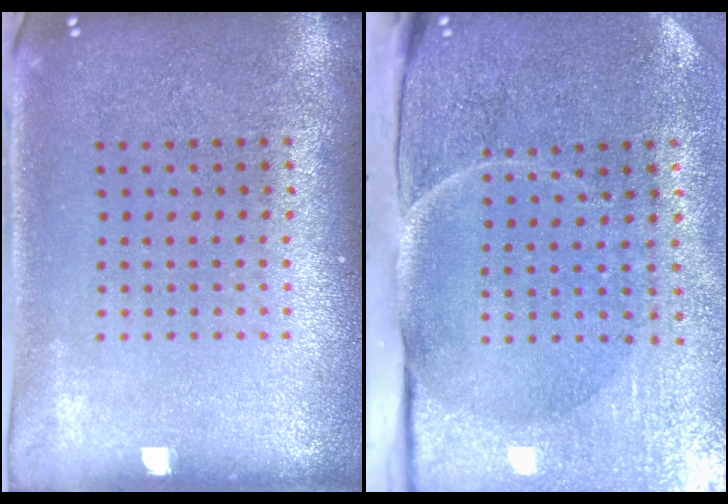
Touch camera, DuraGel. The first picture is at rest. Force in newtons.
{"total": 5.0, "press": 3.9, "slide": 3.1}